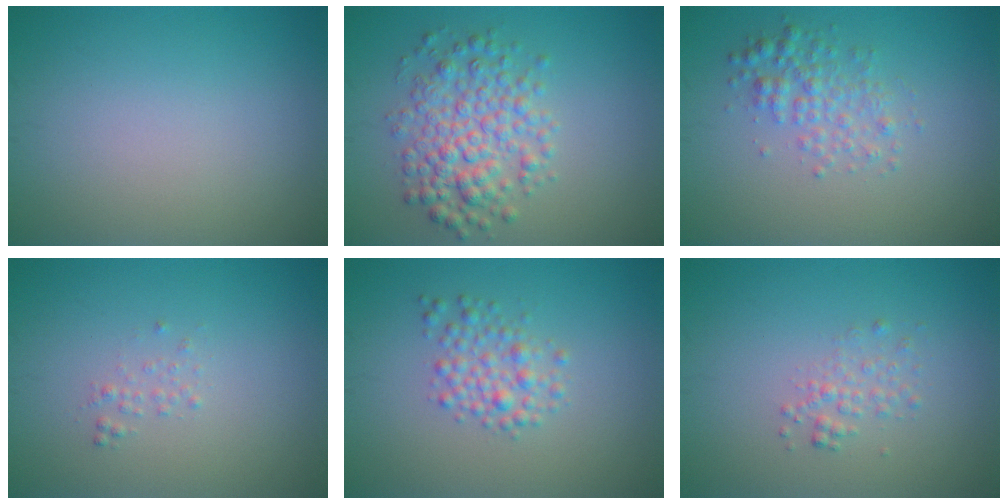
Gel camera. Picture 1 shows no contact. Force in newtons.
{"total": 5.2, "press": 5.2, "slide": 0.1}
{"total": 2.6, "press": 2.6, "slide": 0.1}
{"total": 0.7, "press": 0.7, "slide": 0.1}
{"total": 2.6, "press": 2.6, "slide": 0.1}
{"total": 1.4, "press": 1.4, "slide": 0.1}